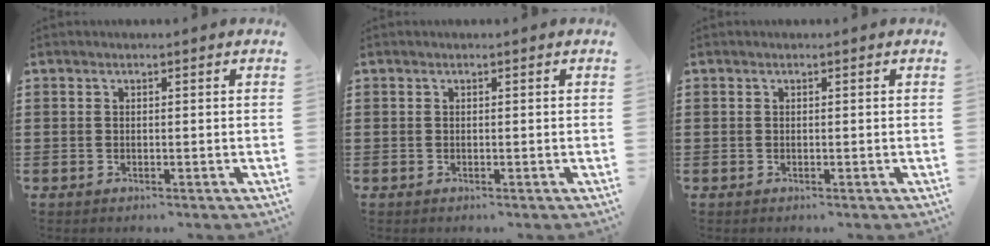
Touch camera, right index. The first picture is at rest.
{"total": 0.0}
{"total": 0.0}